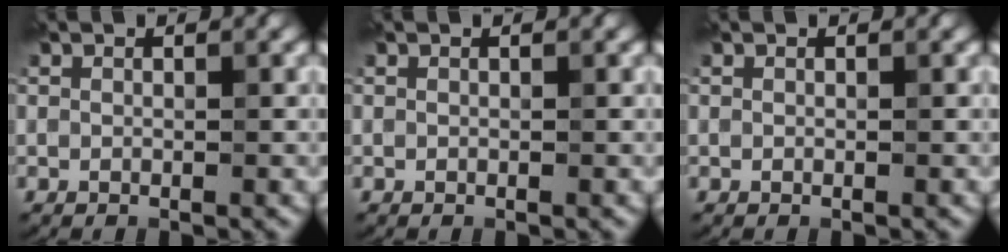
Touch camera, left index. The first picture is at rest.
{"total": 0.0}
{"total": 0.0}